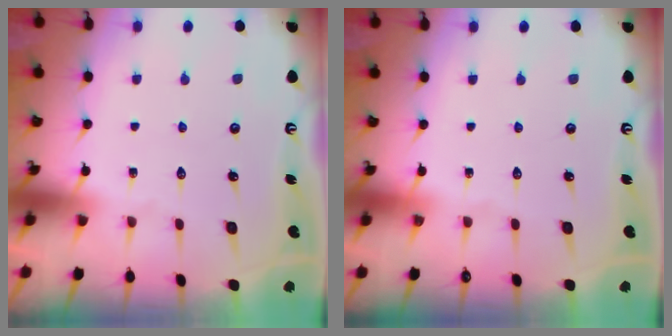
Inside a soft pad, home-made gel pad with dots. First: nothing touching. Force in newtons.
{"total": 0.0}